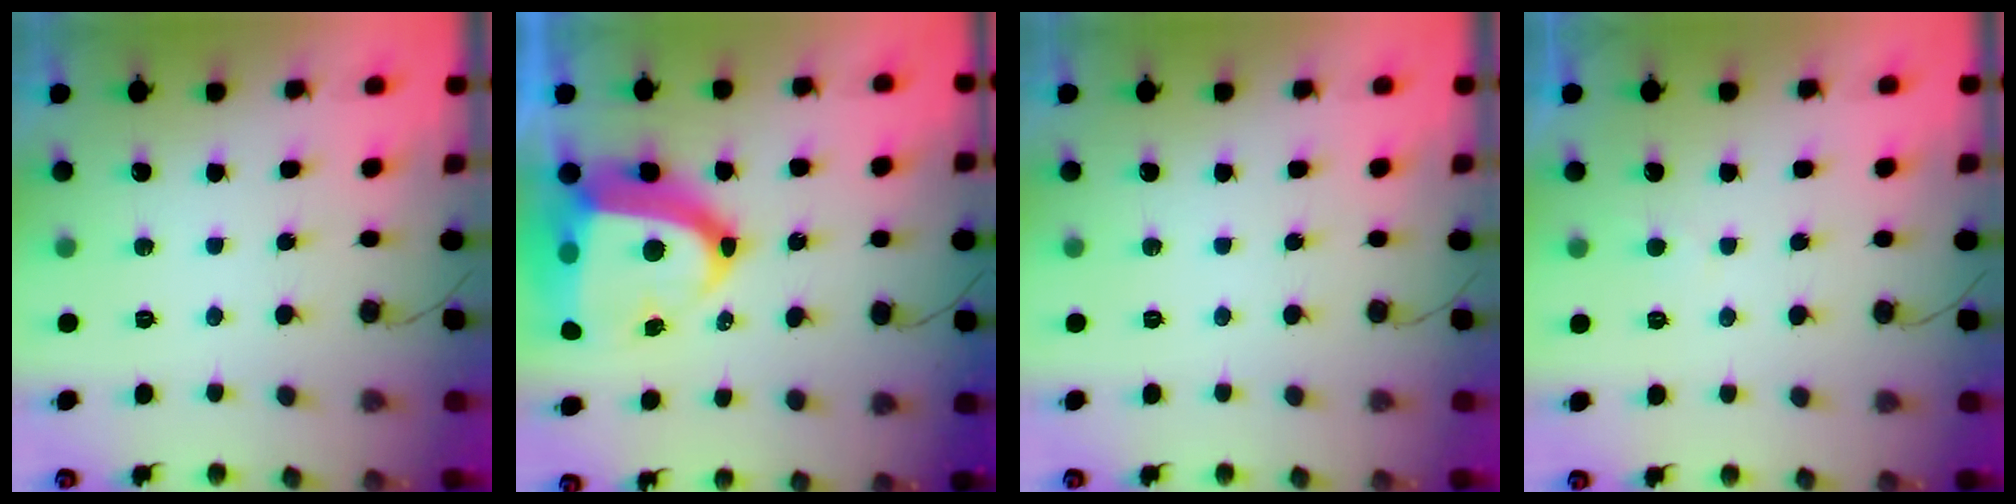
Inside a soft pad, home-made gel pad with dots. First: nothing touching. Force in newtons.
{"total": 22.5, "press": 22.3, "slide": 3.1}
{"total": 0.0}
{"total": 2.0, "press": 2.0, "slide": 0.2}